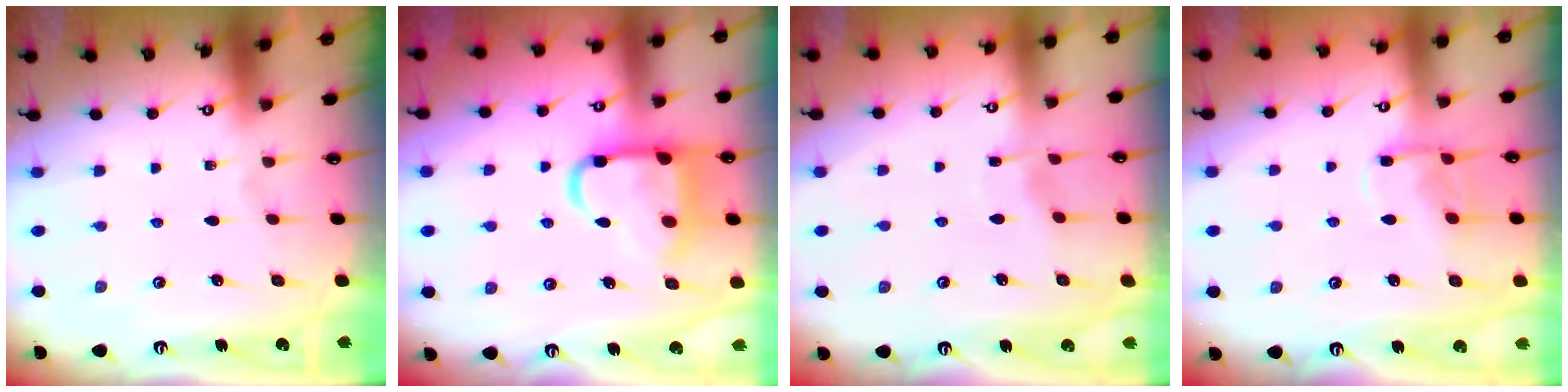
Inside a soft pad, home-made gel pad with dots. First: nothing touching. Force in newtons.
{"total": 14.7, "press": 14.7, "slide": 1.5}
{"total": 3.9, "press": 3.8, "slide": 0.5}
{"total": 9.1, "press": 9.1, "slide": 0.8}